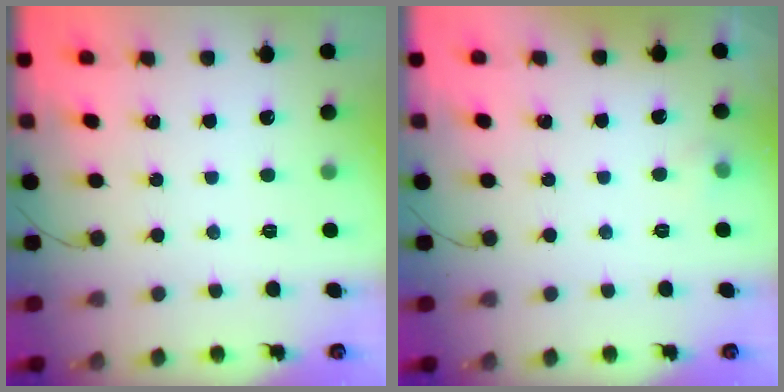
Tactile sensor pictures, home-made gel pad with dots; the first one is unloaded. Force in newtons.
{"total": 3.7, "press": 3.5, "slide": 1.4}